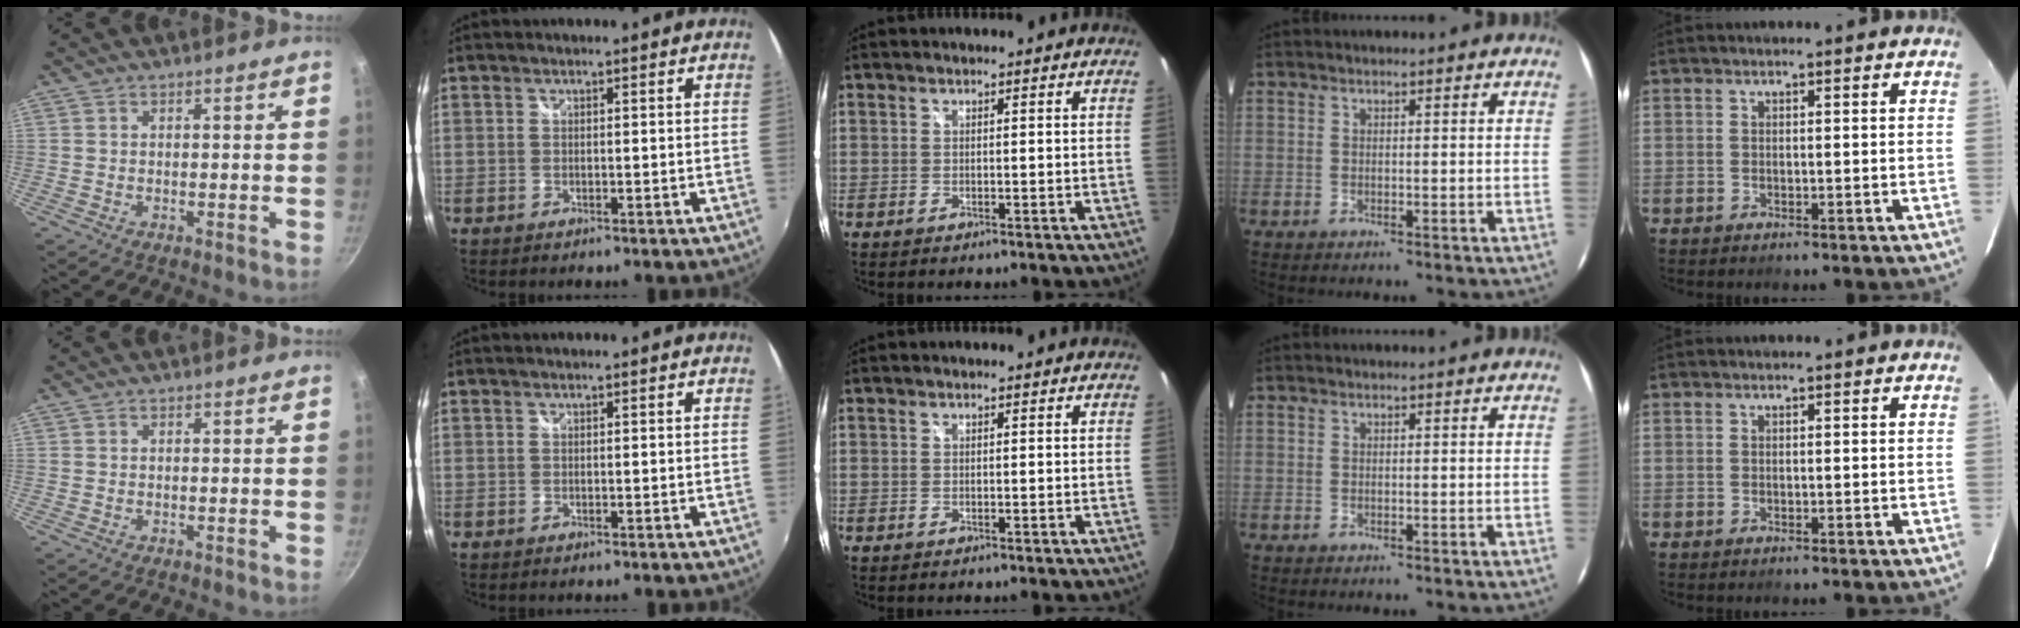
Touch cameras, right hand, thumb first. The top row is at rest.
{}